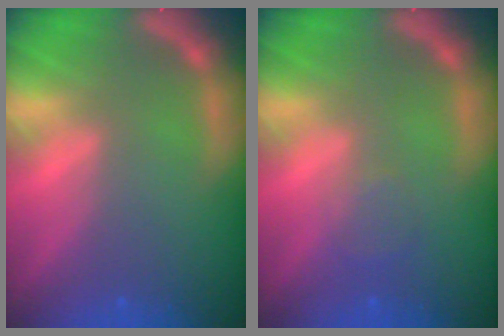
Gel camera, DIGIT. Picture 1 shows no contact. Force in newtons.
{"total": 1.5}